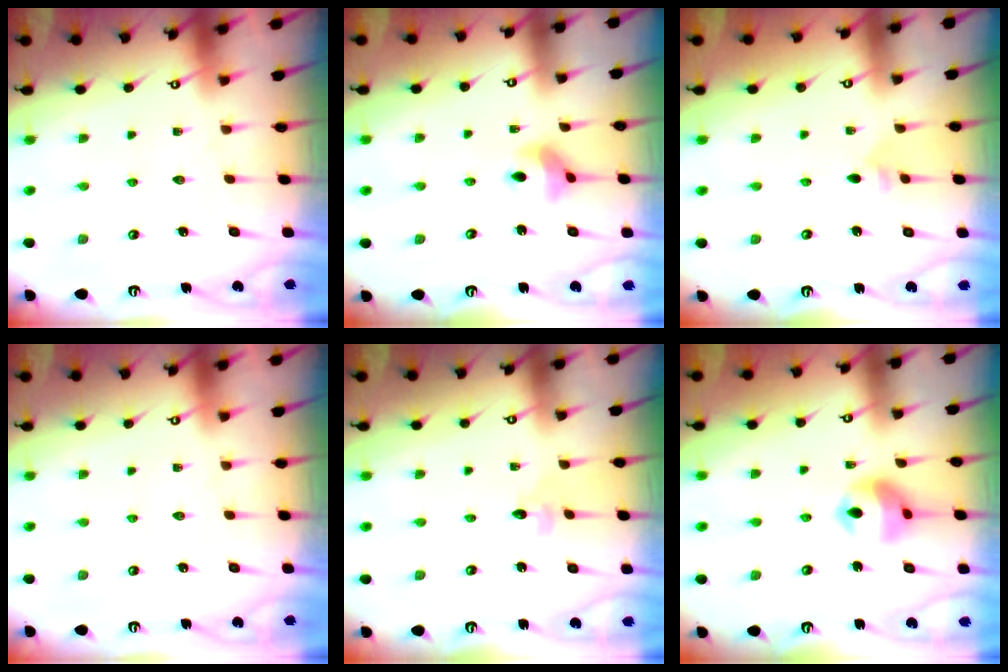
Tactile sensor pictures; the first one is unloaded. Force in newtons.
{"total": 6.5, "press": 6.5, "slide": 0.5}
{"total": 2.9, "press": 2.8, "slide": 0.9}
{"total": 0.0}
{"total": 3.6, "press": 3.5, "slide": 0.4}
{"total": 10.8, "press": 10.7, "slide": 1.4}